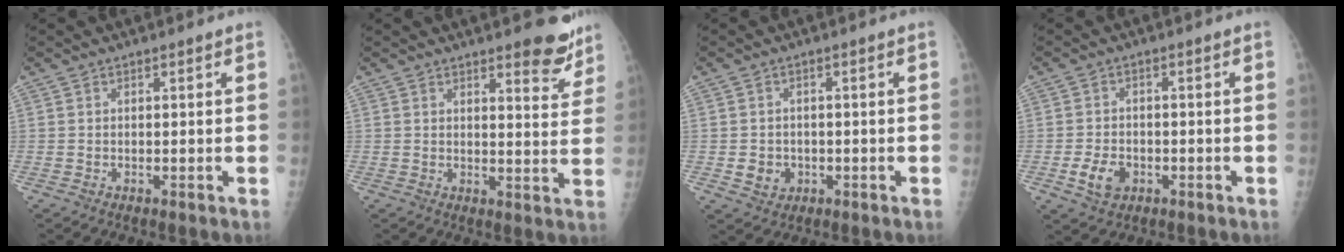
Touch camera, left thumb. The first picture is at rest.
{"total": 7.2, "force": [5.5, 2.2, 4.1], "torque": [-0.023, -0.038, 0.065]}
{"total": 3.6, "force": [-0.9, 3.1, 1.4], "torque": [-0.005, 0.004, -0.004]}
{"total": 4.9, "force": [-2.0, 3.5, 2.8], "torque": [-0.041, 0.006, -0.030]}